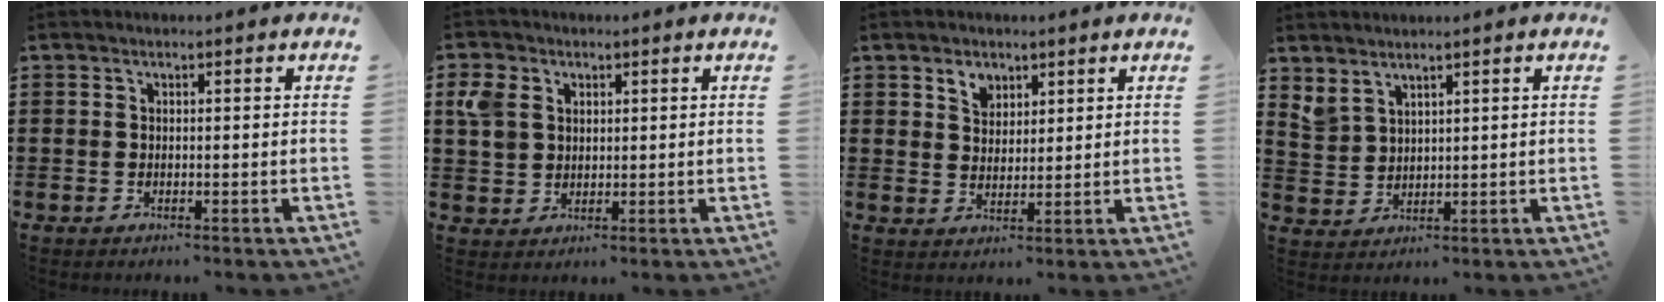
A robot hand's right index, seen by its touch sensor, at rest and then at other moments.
{"total": 4.7, "force": [1.9, 3.8, 2.1], "torque": [-0.064, 0.013, 0.034]}
{"total": 3.3, "force": [2.3, 2.2, 0.9], "torque": [-0.019, 0.004, 0.041]}
{"total": 2.8, "force": [2.5, 1.2, 0.3], "torque": [-0.015, 0.005, 0.050]}